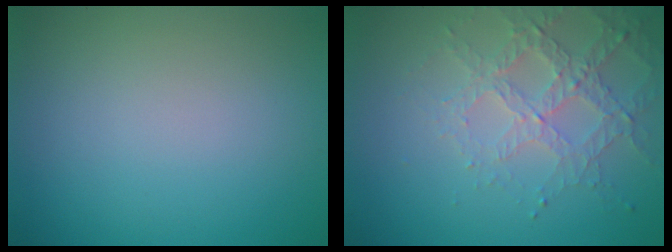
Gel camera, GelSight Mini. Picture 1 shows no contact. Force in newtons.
{"total": 3.3, "press": 3.2, "slide": 0.6}